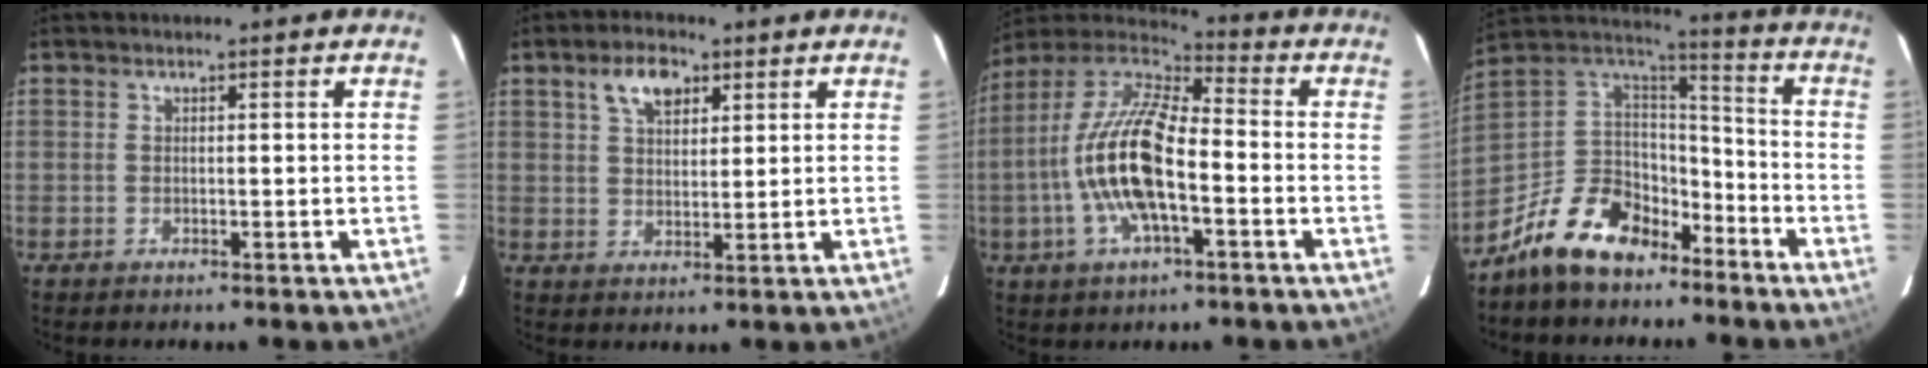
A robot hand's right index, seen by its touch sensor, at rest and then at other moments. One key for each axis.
{"total": 6.2, "fx": 3.3, "fy": 3.4, "fz": 3.9, "tx": -0.067, "ty": 0.014, "tz": 0.059}
{"total": 17.5, "fx": -3.8, "fy": 6.5, "fz": 15.8, "tx": -0.311, "ty": -0.001, "tz": -0.079}
{"total": 17.5, "fx": -11.7, "fy": 9.7, "fz": 8.6, "tx": -0.195, "ty": 0.026, "tz": -0.194}